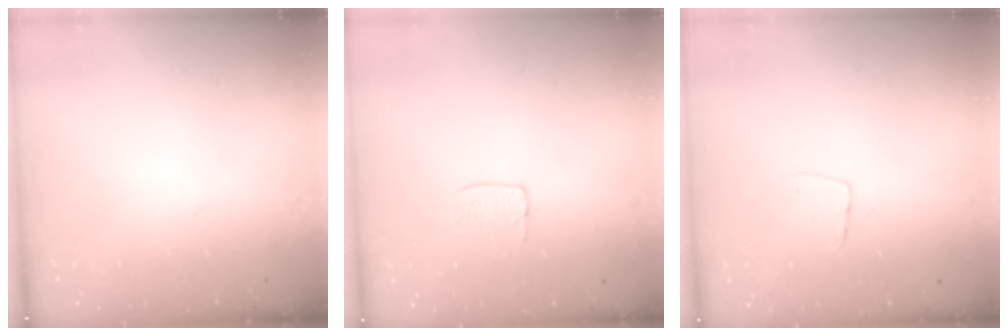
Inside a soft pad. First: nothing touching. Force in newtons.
{"total": 3.7, "press": 3.7, "slide": 0.2}
{"total": 5.0, "press": 5.0, "slide": 0.3}